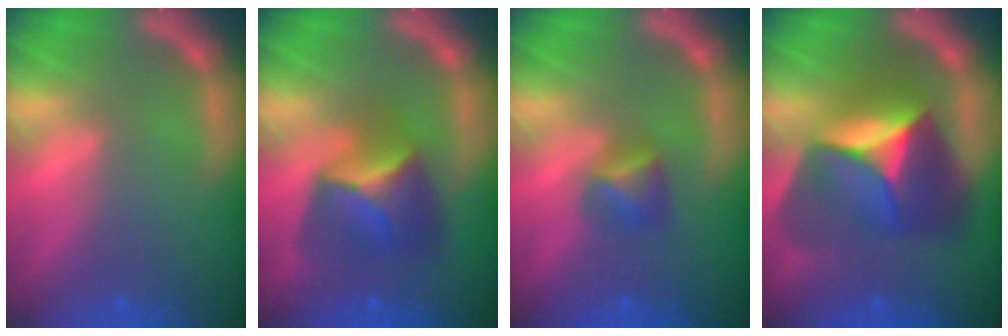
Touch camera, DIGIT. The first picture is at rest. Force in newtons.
{"total": 5.9}
{"total": 2.4}
{"total": 10.0}